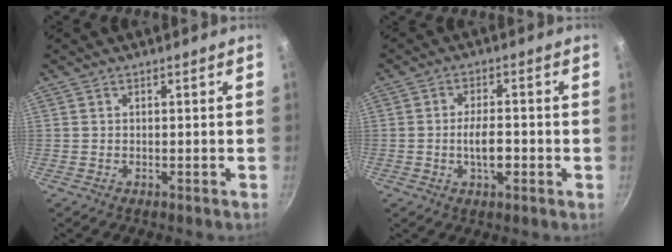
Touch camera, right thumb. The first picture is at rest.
{"total": 5.7, "force": [-1.3, 2.4, 5.0], "torque": [-0.076, 0.014, -0.022]}